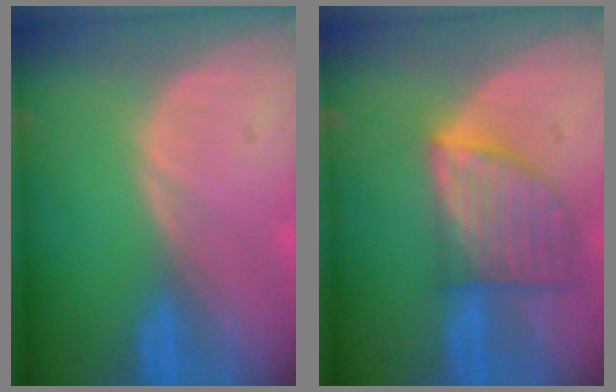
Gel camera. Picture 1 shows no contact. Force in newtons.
{"total": 8.1, "press": 7.3, "slide": 3.4}